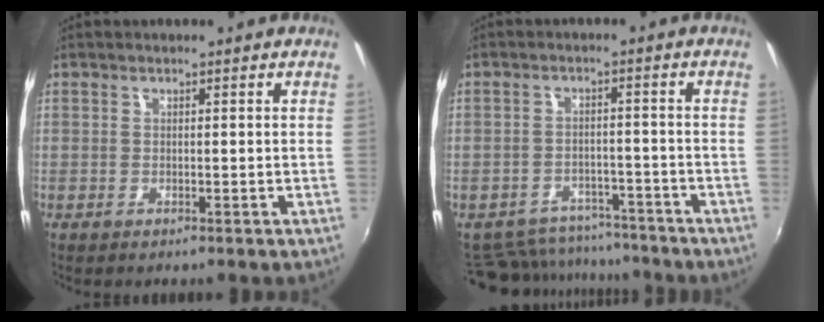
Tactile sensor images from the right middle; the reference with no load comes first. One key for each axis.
{"total": 13.0, "fx": -11.2, "fy": 5.4, "fz": 3.7, "tx": -0.093, "ty": 0.016, "tz": -0.149}